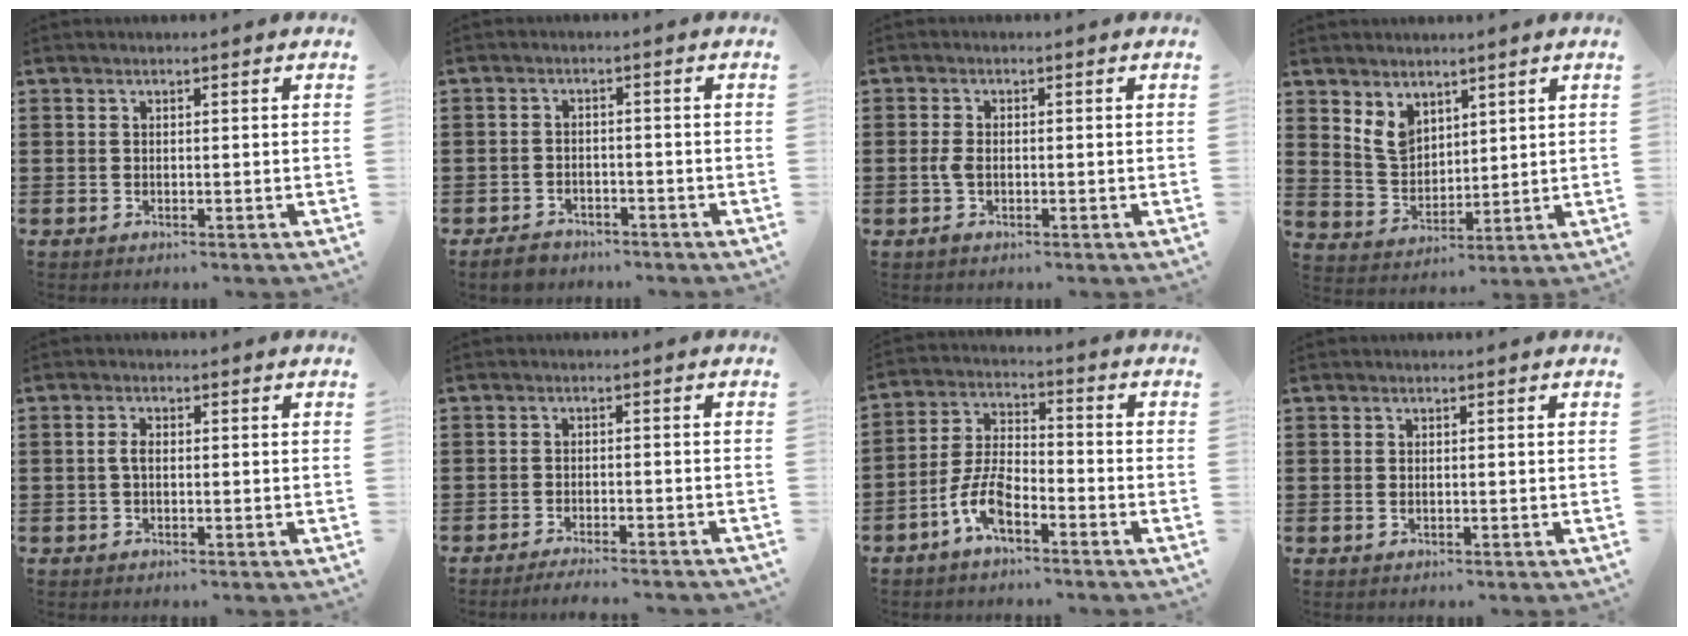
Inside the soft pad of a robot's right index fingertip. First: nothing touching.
{"total": 2.4, "force": [-2.3, 0.7, 0.3], "torque": [-0.020, 0.000, -0.049]}
{"total": 2.2, "force": [-0.5, 1.1, 1.8], "torque": [-0.044, -0.004, -0.011]}
{"total": 5.1, "force": [3.4, 3.5, 1.5], "torque": [-0.047, 0.004, 0.065]}
{"total": 1.9, "force": [-0.2, 0.9, 1.7], "torque": [-0.041, -0.001, -0.006]}
{"total": 2.4, "force": [-2.3, -0.3, 0.5], "torque": [-0.010, -0.001, -0.046]}
{"total": 7.0, "force": [-4.1, 2.6, 5.1], "torque": [-0.129, -0.003, -0.083]}
{"total": 0.6, "force": [0.1, 0.2, 0.5], "torque": [-0.011, 0.000, 0.002]}